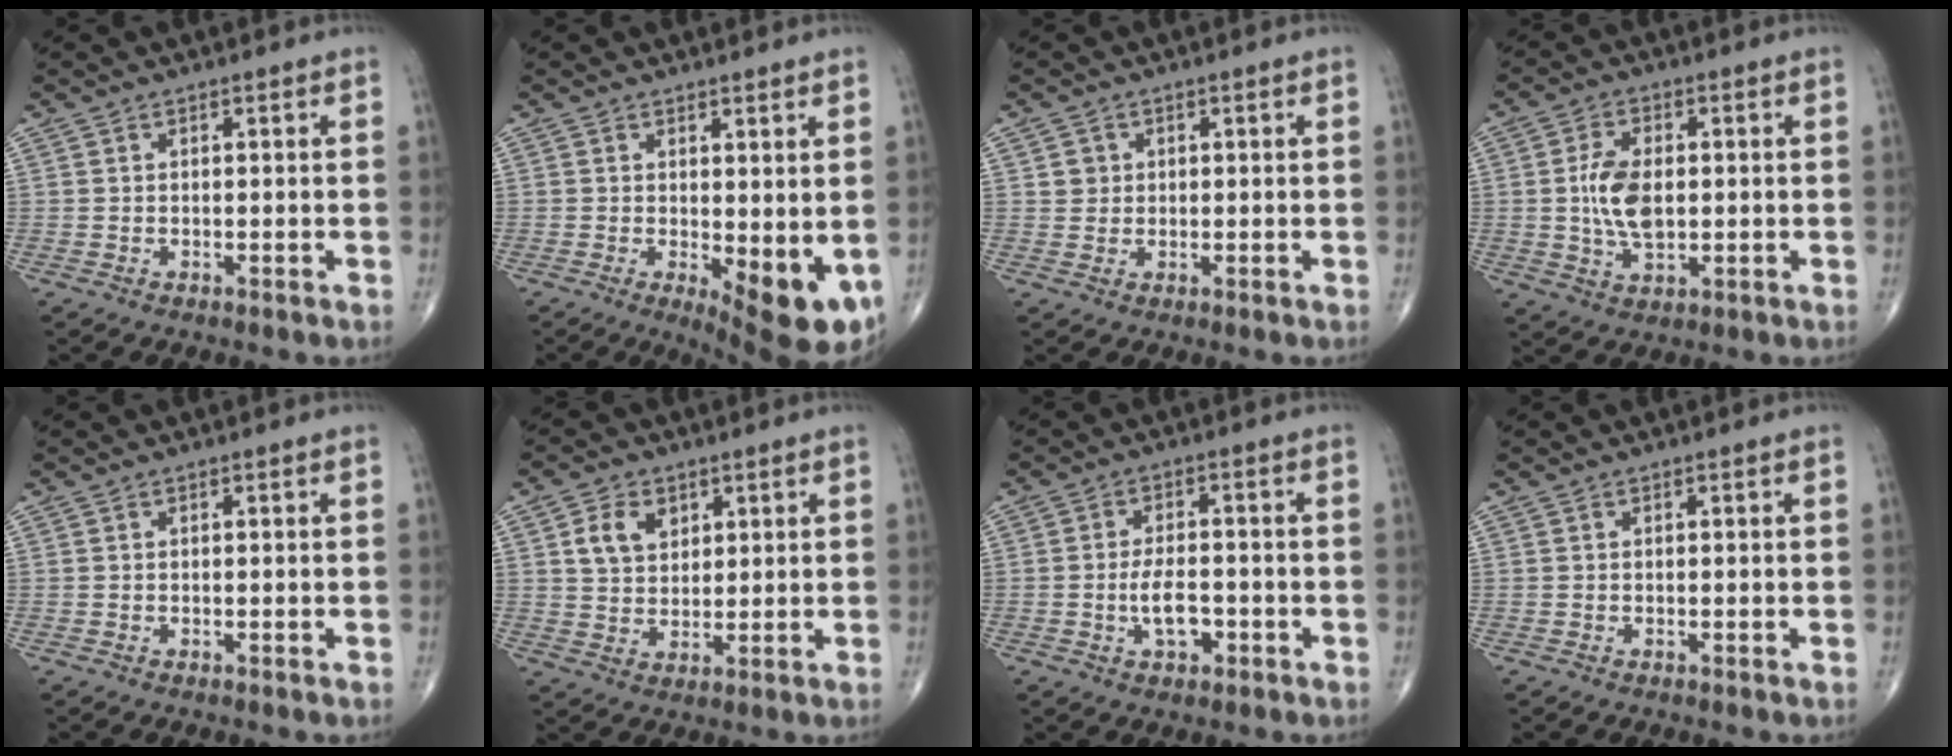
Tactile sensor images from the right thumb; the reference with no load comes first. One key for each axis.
{"total": 9.8, "fx": -1.4, "fy": 3.6, "fz": 9.0, "tx": -0.107, "ty": -0.023, "tz": -0.008}
{"total": 2.2, "fx": 0.6, "fy": 2.0, "fz": 0.5, "tx": 0.003, "ty": -0.001, "tz": 0.008}
{"total": 8.4, "fx": 0.2, "fy": 4.9, "fz": 6.9, "tx": -0.128, "ty": -0.002, "tz": 0.004}
{"total": 0.0}
{"total": 6.8, "fx": 2.7, "fy": 4.9, "fz": 3.8, "tx": -0.045, "ty": -0.012, "tz": 0.050}
{"total": 5.6, "fx": -1.7, "fy": 2.9, "fz": 4.5, "tx": -0.069, "ty": 0.009, "tz": -0.030}
{"total": 0.0}